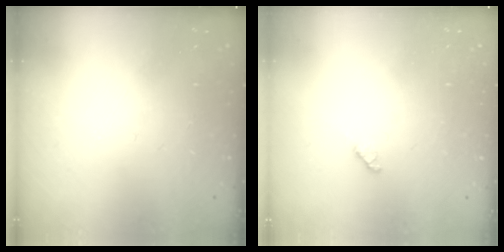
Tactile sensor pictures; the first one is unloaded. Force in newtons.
{"total": 2.9, "press": 2.9, "slide": 0.3}